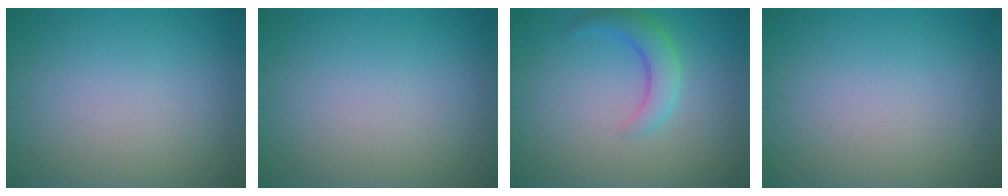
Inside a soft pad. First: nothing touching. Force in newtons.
{"total": 0.0}
{"total": 3.2, "press": 3.2, "slide": 0.2}
{"total": 0.0}